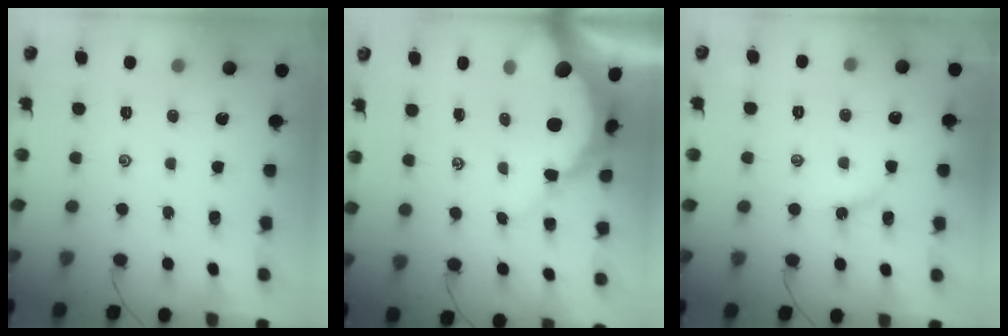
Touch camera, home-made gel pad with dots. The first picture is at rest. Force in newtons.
{"total": 9.4, "press": 9.4, "slide": 1.0}
{"total": 3.6, "press": 3.6, "slide": 0.2}